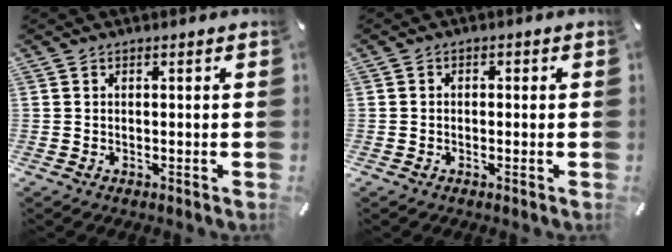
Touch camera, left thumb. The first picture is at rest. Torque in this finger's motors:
{"motor_torque": [0.11, -0.39, -0.03, 0.06, -0.10]}